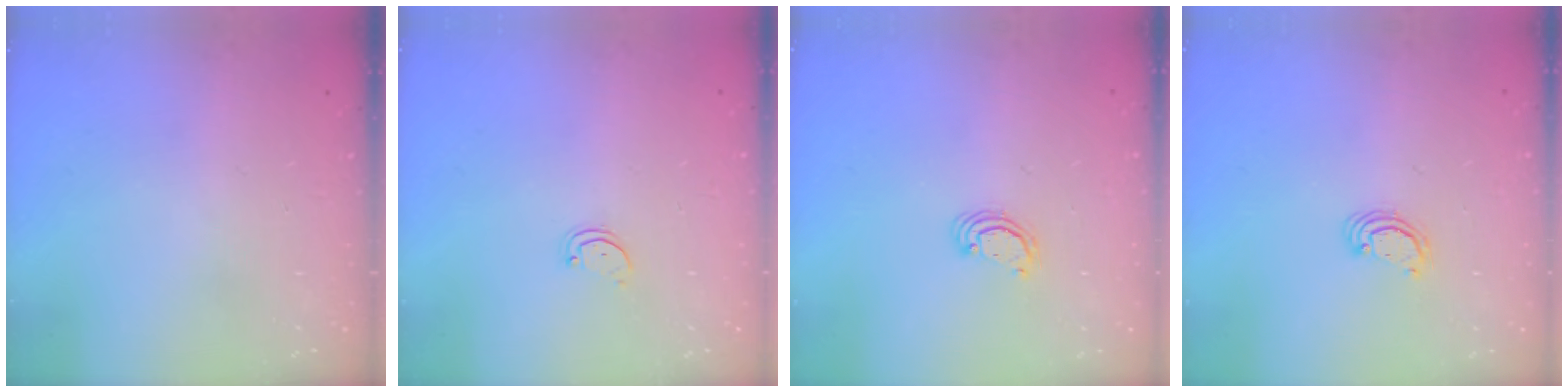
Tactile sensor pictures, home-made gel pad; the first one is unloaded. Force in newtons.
{"total": 1.5, "press": 1.5, "slide": 0.1}
{"total": 2.5, "press": 2.5, "slide": 0.2}
{"total": 2.5, "press": 2.5, "slide": 0.2}